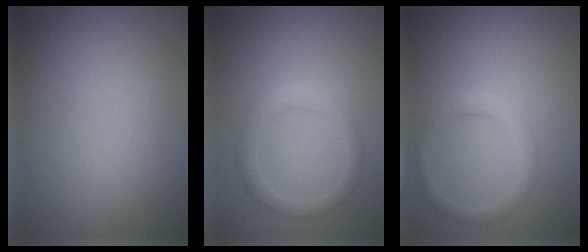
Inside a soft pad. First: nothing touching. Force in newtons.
{"total": 2.3, "press": 2.3, "slide": 0.1}
{"total": 2.0, "press": 2.0, "slide": 0.1}